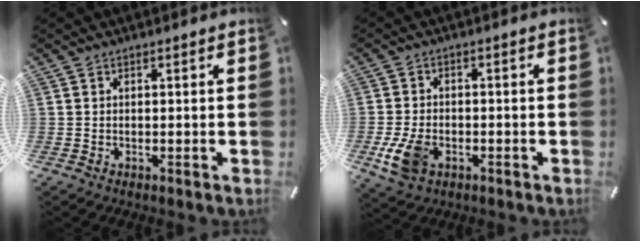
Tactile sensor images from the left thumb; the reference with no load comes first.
{"total": 7.9, "force": [-2.9, 5.4, 5.0], "torque": [-0.122, 0.005, -0.054]}